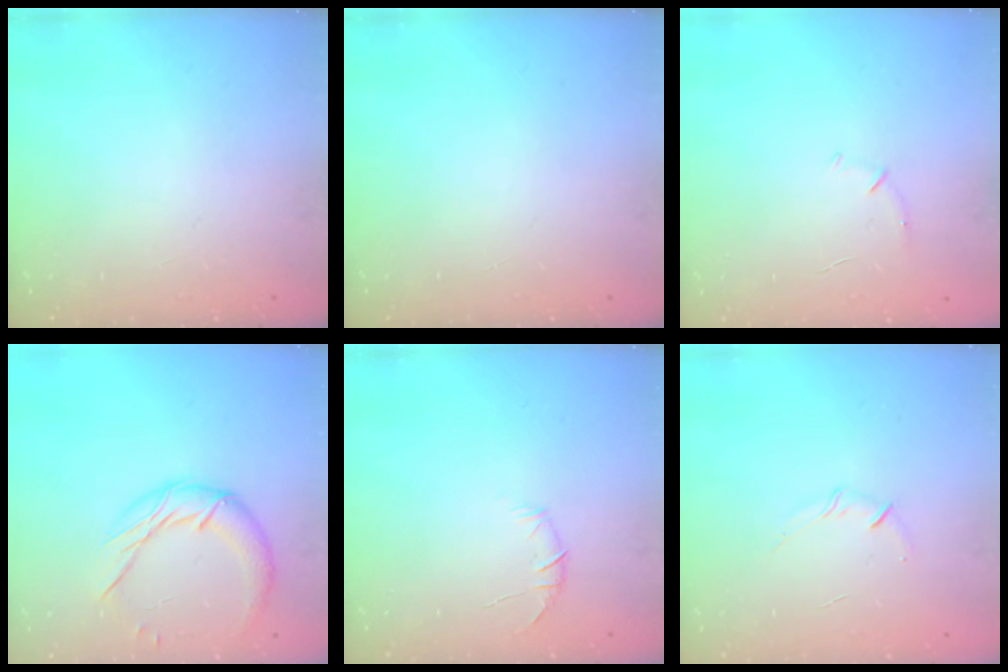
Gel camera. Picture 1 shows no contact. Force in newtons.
{"total": 0.0}
{"total": 4.3, "press": 4.2, "slide": 1.1}
{"total": 11.5, "press": 11.5, "slide": 0.8}
{"total": 6.0, "press": 5.8, "slide": 1.5}
{"total": 3.7, "press": 3.6, "slide": 1.1}